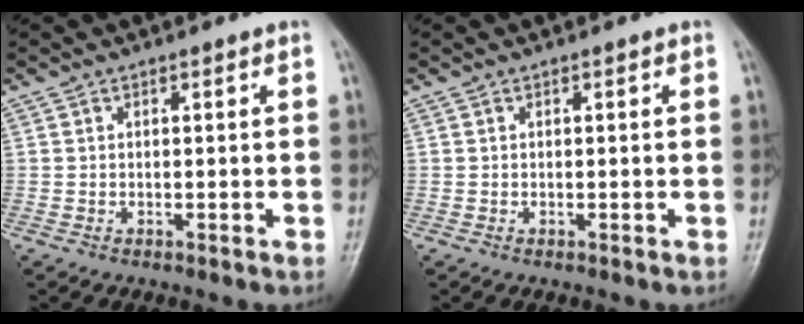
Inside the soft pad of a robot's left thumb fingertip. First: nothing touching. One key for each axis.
{"total": 0.0}